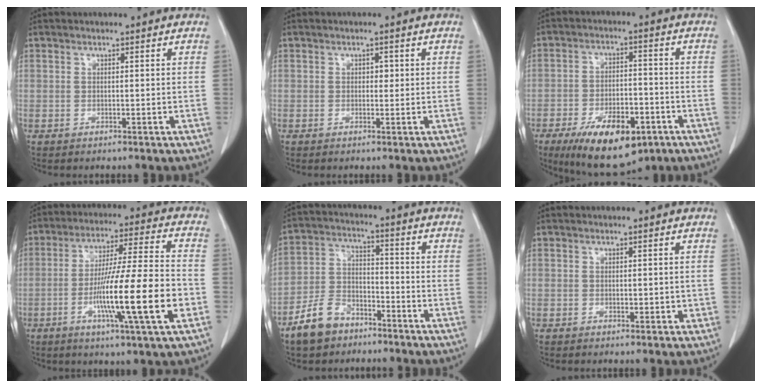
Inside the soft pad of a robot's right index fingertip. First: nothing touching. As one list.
[{"total": 1.1, "force": [0.2, 0.8, 0.8], "torque": [-0.006, 0.003, 0.000]}, {"total": 13.8, "force": [-7.7, 5.9, 9.9], "torque": [-0.165, -0.008, -0.114]}, {"total": 16.8, "force": [-4.9, 0.0, 16.1], "torque": [-0.279, -0.012, -0.085]}, {"total": 8.9, "force": [-6.3, 5.0, 3.8], "torque": [-0.092, 0.005, -0.120]}, {"total": 1.3, "force": [0.0, 0.9, 0.8], "torque": [-0.008, 0.001, 0.001]}]